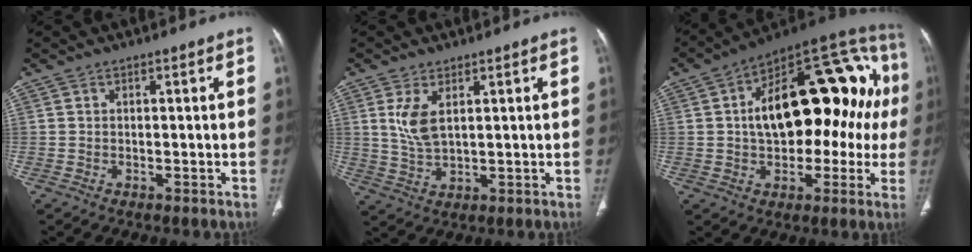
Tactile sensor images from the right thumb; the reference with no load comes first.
{"total": 5.5, "force": [2.0, 2.5, 4.5], "torque": [-0.096, -0.011, 0.051]}
{"total": 28.1, "force": [2.9, 14.9, 23.7], "torque": [-0.320, 0.061, 0.043]}